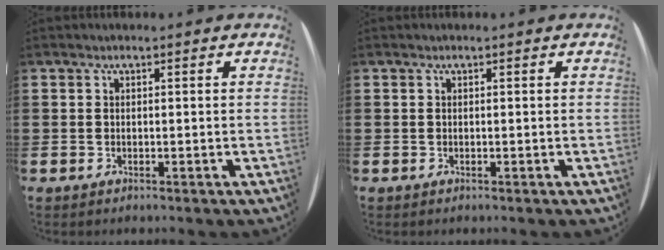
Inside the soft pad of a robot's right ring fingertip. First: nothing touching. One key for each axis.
{"total": 0.0}